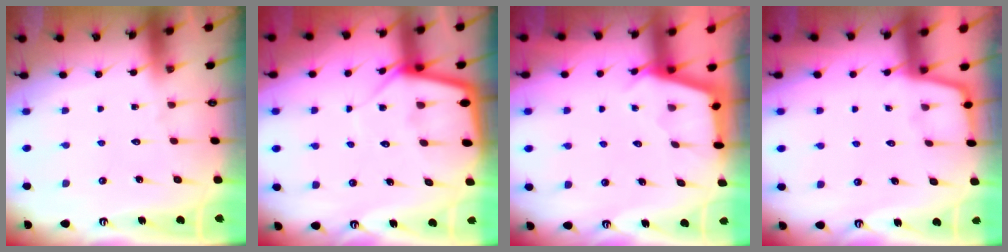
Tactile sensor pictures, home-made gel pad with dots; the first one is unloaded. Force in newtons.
{"total": 6.6, "press": 6.6, "slide": 0.5}
{"total": 2.8, "press": 2.8, "slide": 0.3}
{"total": 1.7, "press": 1.7, "slide": 0.4}